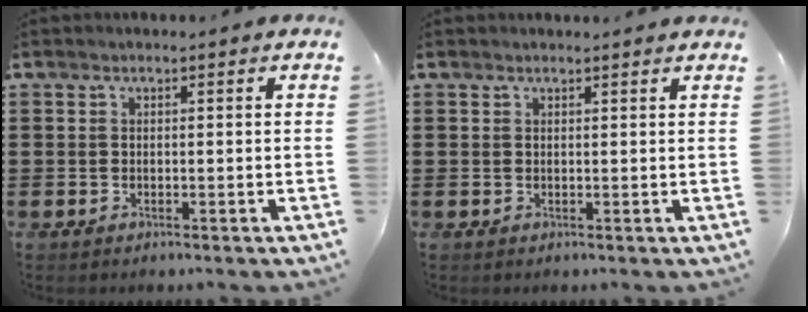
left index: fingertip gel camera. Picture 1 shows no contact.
{"total": 0.9, "force": [0.8, -0.1, 0.2], "torque": [-0.006, -0.003, 0.017]}